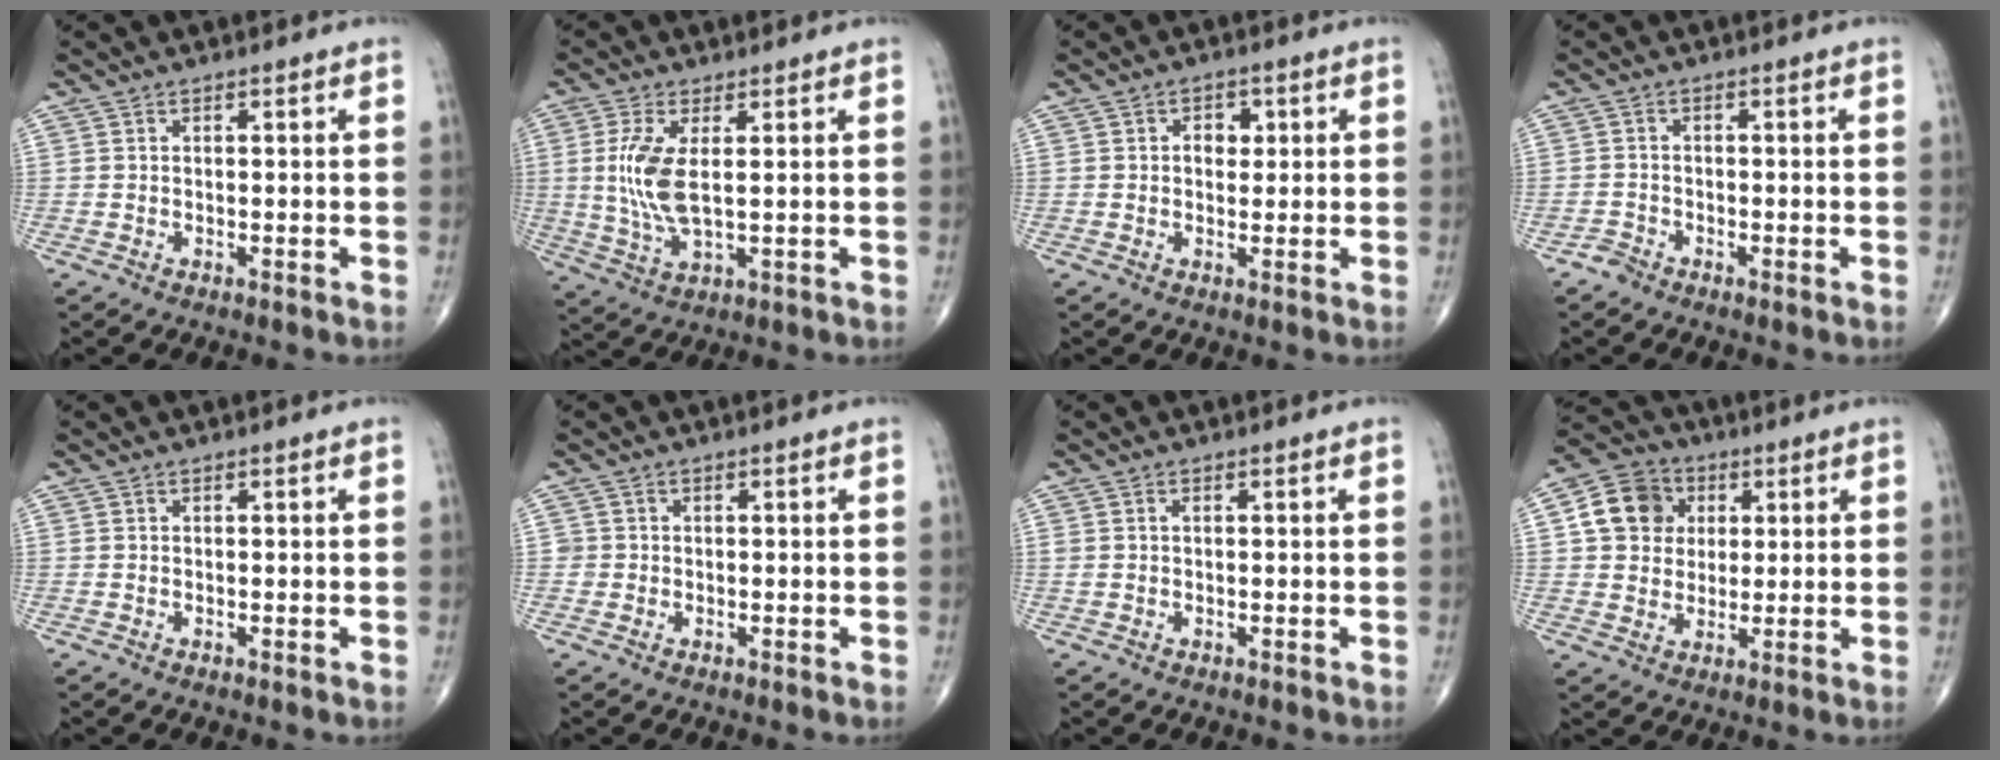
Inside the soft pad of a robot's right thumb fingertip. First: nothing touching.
{"total": 8.6, "force": [1.1, 3.3, 7.9], "torque": [-0.184, -0.012, 0.028]}
{"total": 3.1, "force": [0.6, 2.3, 1.9], "torque": [-0.010, 0.002, 0.005]}
{"total": 1.4, "force": [-1.2, 0.6, -0.1], "torque": [0.003, 0.000, -0.030]}
{"total": 0.0}
{"total": 1.2, "force": [-0.2, 1.1, -0.1], "torque": [0.009, 0.006, -0.007]}
{"total": 0.6, "force": [0.1, 0.3, 0.4], "torque": [-0.011, 0.003, 0.004]}
{"total": 10.4, "force": [2.4, 9.1, 4.5], "torque": [-0.058, 0.002, 0.032]}